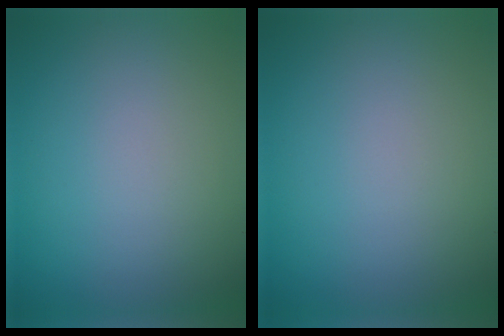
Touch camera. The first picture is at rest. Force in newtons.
{"total": 0.0}